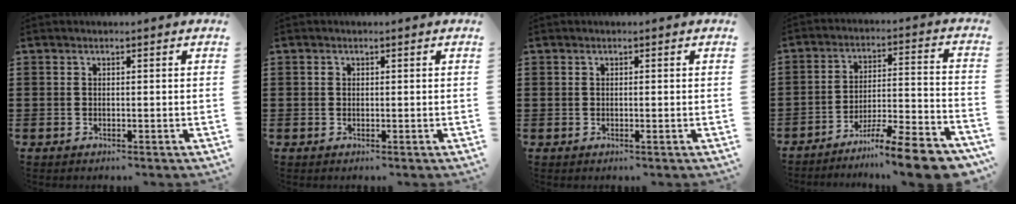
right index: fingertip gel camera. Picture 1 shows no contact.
{"total": 0.6, "force": [0.2, 0.5, 0.2], "torque": [-0.005, 0.002, 0.003]}
{"total": 0.6, "force": [-0.1, 0.0, 0.5], "torque": [-0.010, -0.005, -0.001]}
{"total": 11.2, "force": [-9.2, 0.7, 6.2], "torque": [-0.082, 0.024, -0.174]}